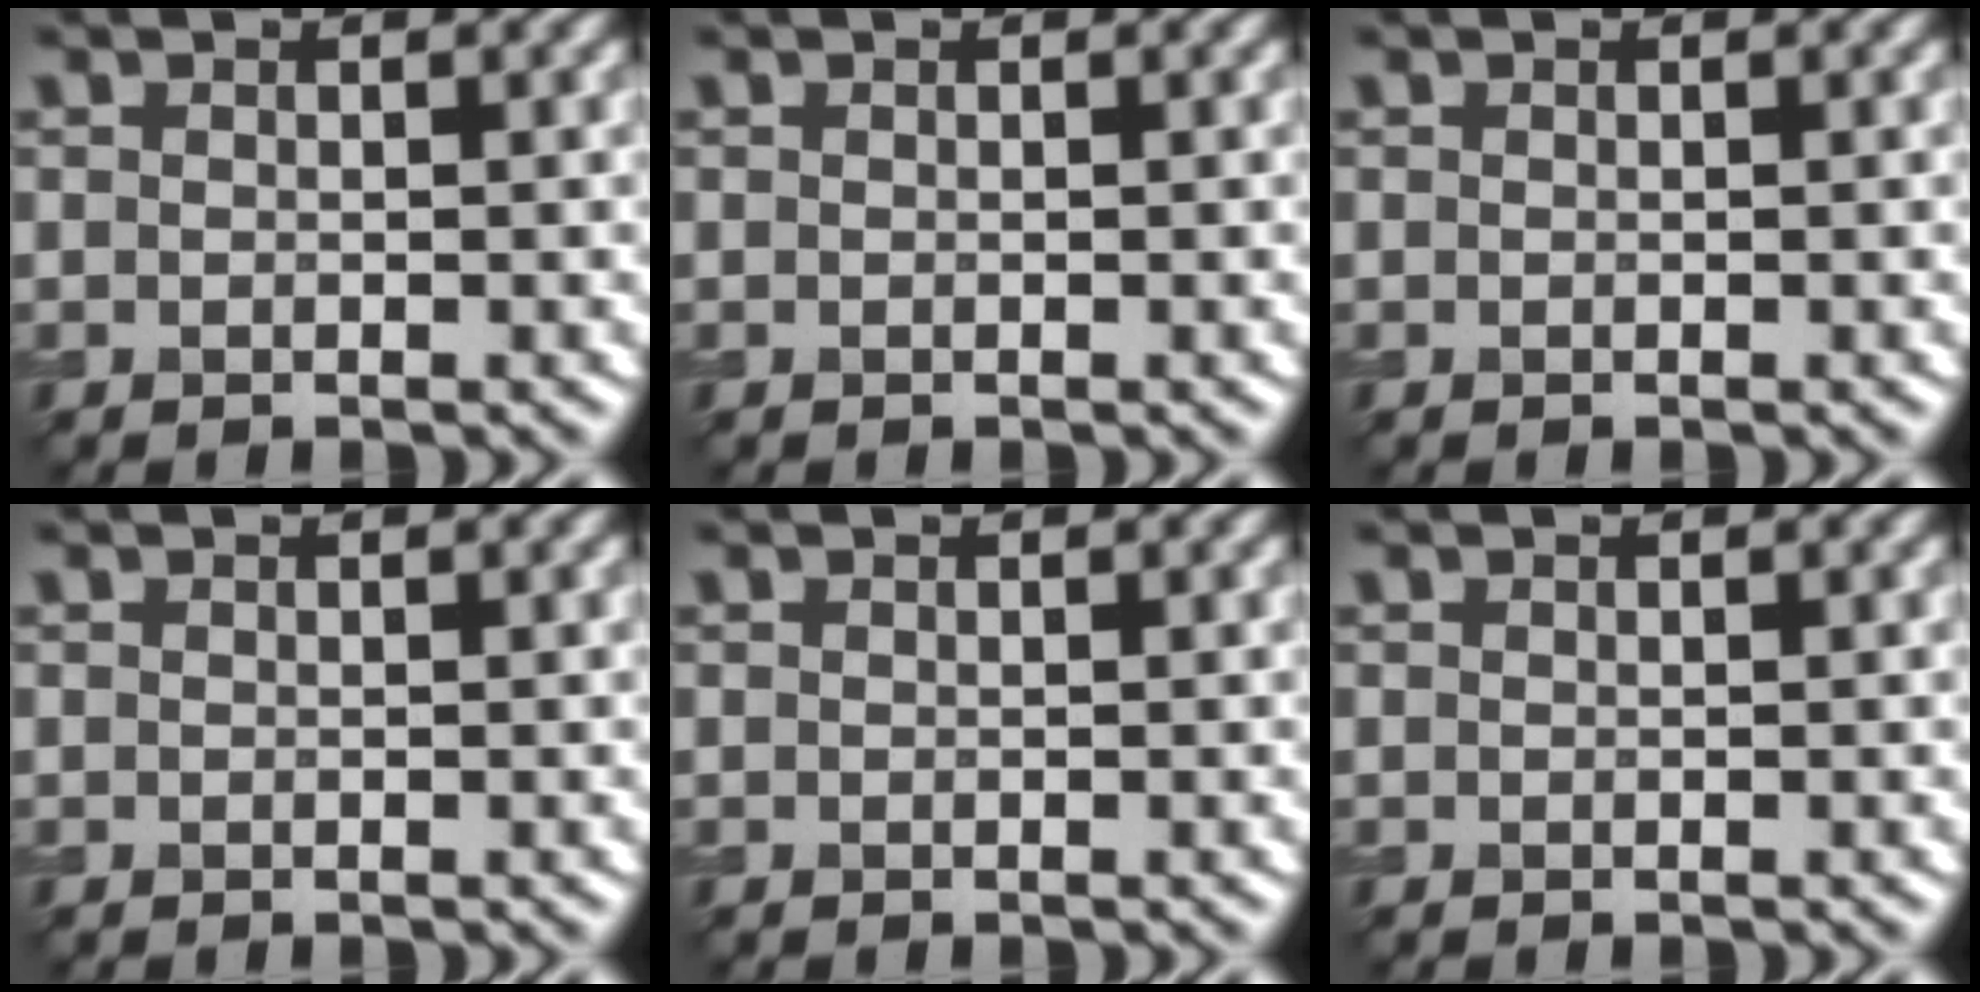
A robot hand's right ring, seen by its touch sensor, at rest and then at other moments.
{"total": 0.0}
{"total": 0.0}
{"total": 0.0}
{"total": 0.0}
{"total": 0.0}